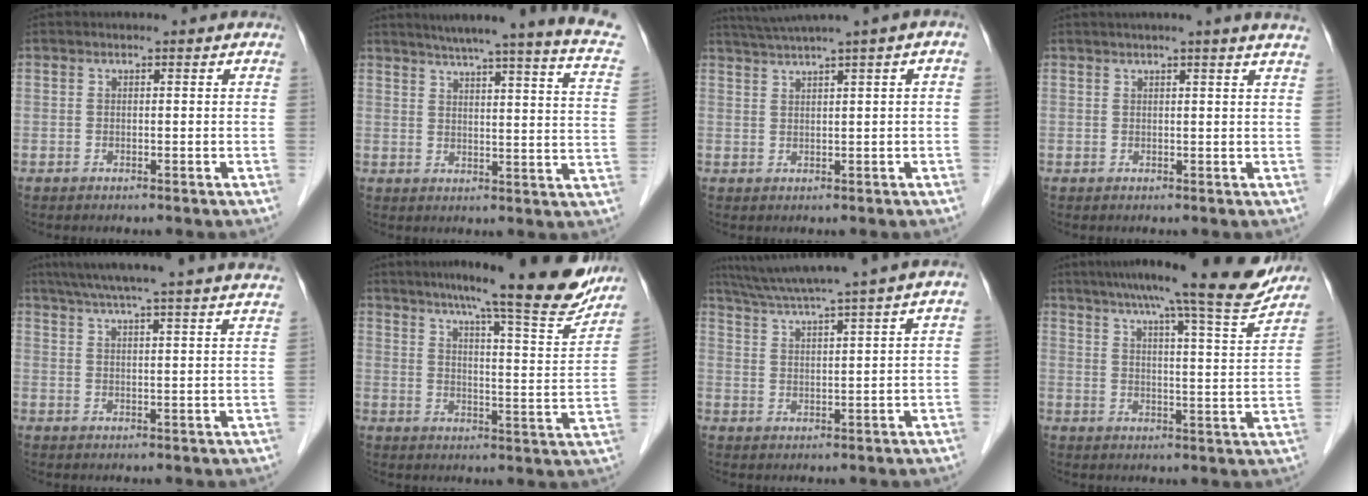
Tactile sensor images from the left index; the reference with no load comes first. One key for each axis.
{"total": 20.2, "fx": 16.9, "fy": -0.6, "fz": 11.1, "tx": -0.157, "ty": -0.036, "tz": 0.197}
{"total": 5.6, "fx": 3.2, "fy": -0.7, "fz": 4.5, "tx": -0.084, "ty": 0.025, "tz": 0.060}
{"total": 5.2, "fx": 4.1, "fy": -1.1, "fz": 2.9, "tx": -0.035, "ty": 0.012, "tz": 0.046}
{"total": 25.0, "fx": 22.2, "fy": -0.4, "fz": 11.5, "tx": -0.188, "ty": -0.003, "tz": 0.283}
{"total": 19.2, "fx": 16.5, "fy": 1.4, "fz": 9.9, "tx": -0.134, "ty": -0.036, "tz": 0.210}
{"total": 11.7, "fx": 9.9, "fy": -2.2, "fz": 5.9, "tx": -0.104, "ty": 0.007, "tz": 0.154}
{"total": 16.3, "fx": 14.2, "fy": 0.3, "fz": 8.1, "tx": -0.115, "ty": -0.016, "tz": 0.186}